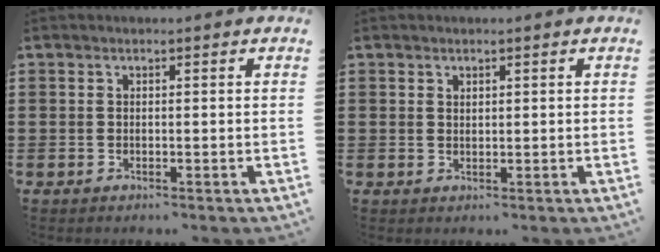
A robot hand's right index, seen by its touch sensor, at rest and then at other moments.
{"total": 0.8, "force": [0.7, 0.4, 0.1], "torque": [-0.004, 0.001, 0.014]}